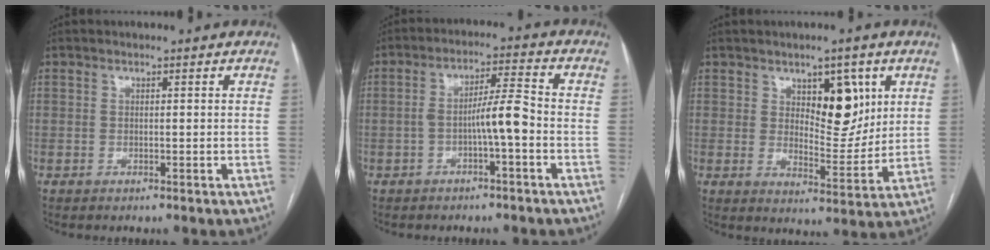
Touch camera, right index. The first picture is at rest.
{"total": 5.9, "force": [-2.0, 0.2, 5.6], "torque": [-0.097, 0.019, -0.031]}
{"total": 8.5, "force": [3.6, 3.9, 6.6], "torque": [-0.093, 0.001, 0.062]}